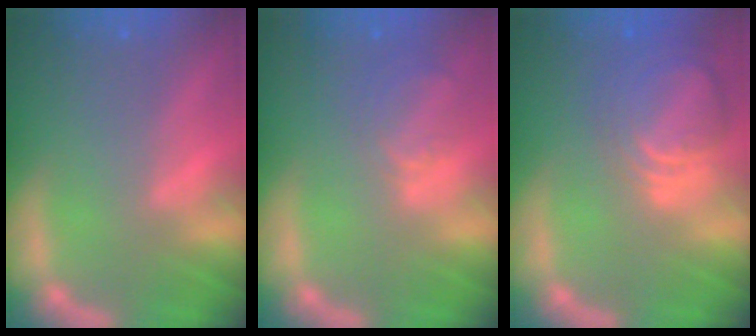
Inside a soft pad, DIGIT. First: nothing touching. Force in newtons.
{"total": 2.9}
{"total": 7.0}